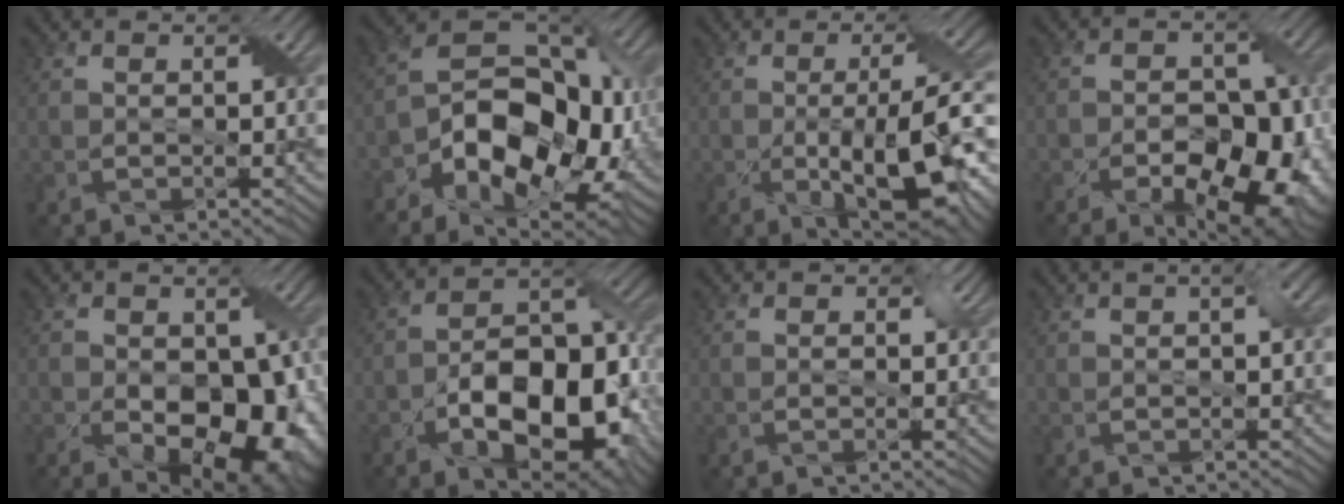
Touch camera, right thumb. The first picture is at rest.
{"total": 16.3, "force": [-5.6, 9.7, 11.8], "torque": [-0.200, -0.024, -0.100]}
{"total": 12.8, "force": [-3.9, 3.5, 11.7], "torque": [-0.179, -0.006, -0.061]}
{"total": 15.6, "force": [-8.5, 9.3, 9.1], "torque": [-0.091, -0.012, -0.096]}
{"total": 14.2, "force": [-4.2, 8.9, 10.3], "torque": [-0.133, -0.030, -0.041]}
{"total": 14.2, "force": [-5.2, 7.5, 10.8], "torque": [-0.165, -0.023, -0.088]}
{"total": 1.3, "force": [0.1, 1.1, 0.6], "torque": [-0.012, -0.003, -0.001]}
{"total": 1.7, "force": [0.3, 0.1, 1.7], "torque": [-0.032, 0.007, 0.004]}